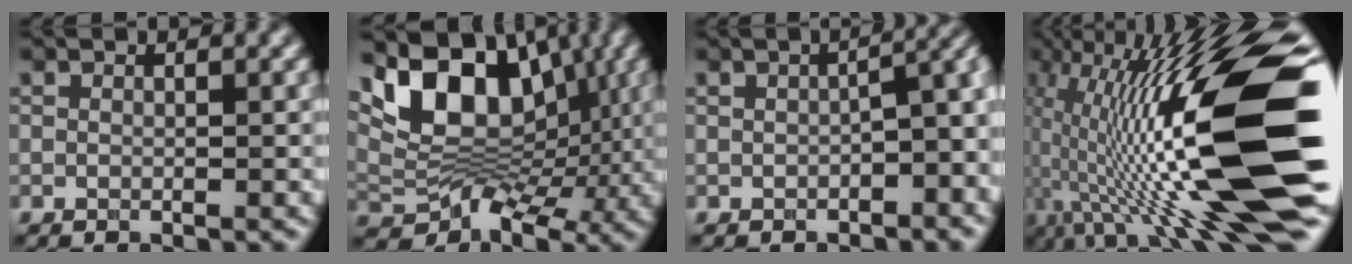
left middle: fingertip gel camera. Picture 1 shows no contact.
{"total": 9.2, "force": [2.7, 6.3, 6.2], "torque": [-0.095, -0.006, 0.051]}
{"total": 3.7, "force": [-1.0, 1.2, 3.3], "torque": [-0.036, 0.017, -0.011]}
{"total": 18.8, "force": [-2.1, 4.7, 18.1], "torque": [-0.318, 0.038, -0.044]}